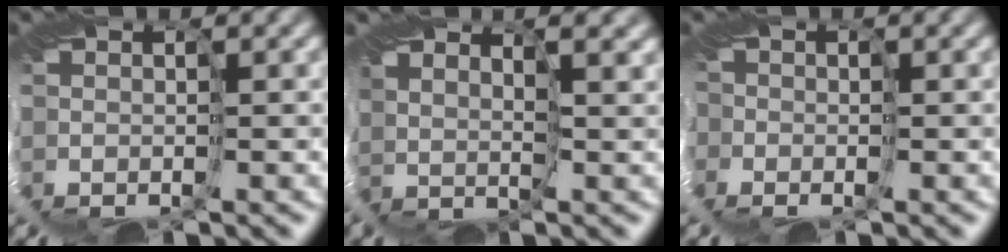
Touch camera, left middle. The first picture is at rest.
{"total": 3.0, "force": [2.9, 0.6, 0.4], "torque": [-0.012, 0.005, 0.058]}
{"total": 2.3, "force": [-1.5, 1.8, 0.0], "torque": [-0.007, -0.009, -0.016]}